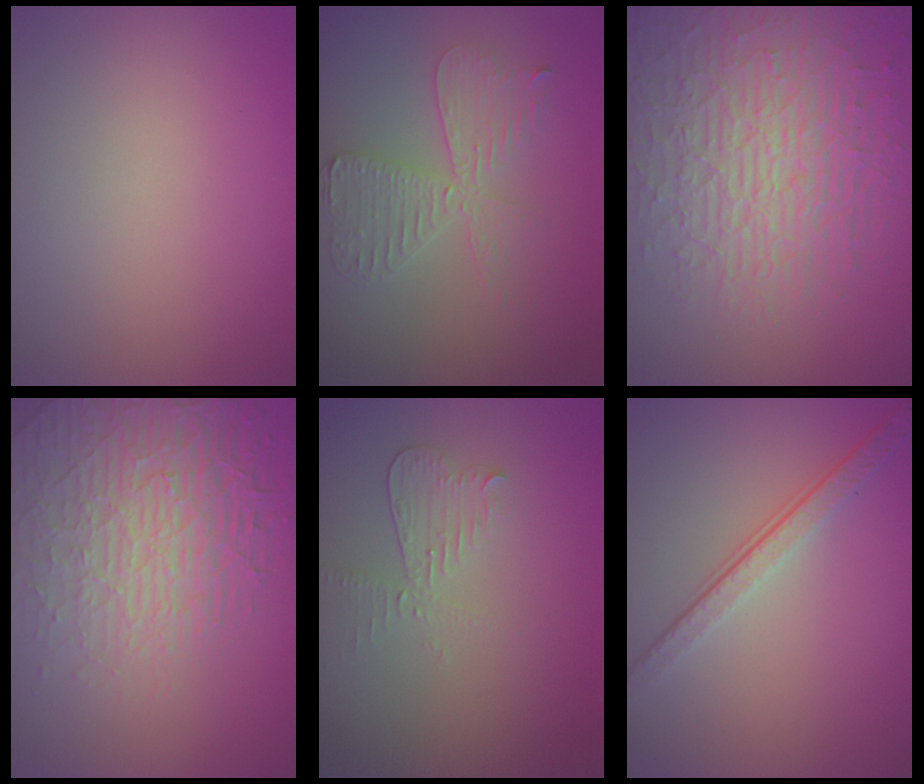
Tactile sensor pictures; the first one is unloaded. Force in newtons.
{"total": 4.0, "press": 3.6, "slide": 1.8}
{"total": 9.1, "press": 6.3, "slide": 6.5}
{"total": 7.8, "press": 5.9, "slide": 5.1}
{"total": 2.1, "press": 2.1, "slide": 0.2}
{"total": 3.9, "press": 2.7, "slide": 2.8}